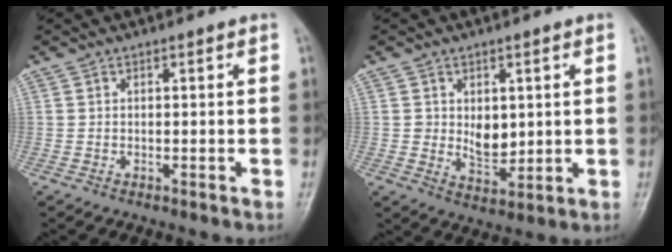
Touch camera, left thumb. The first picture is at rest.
{"total": 5.8, "force": [0.9, 4.0, 4.1], "torque": [-0.042, -0.016, 0.027]}